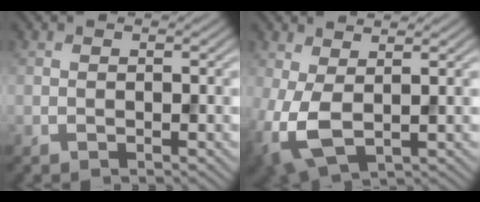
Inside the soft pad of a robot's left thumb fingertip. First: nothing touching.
{"total": 5.0, "force": [0.1, 2.6, 4.3], "torque": [-0.114, -0.003, 0.003]}